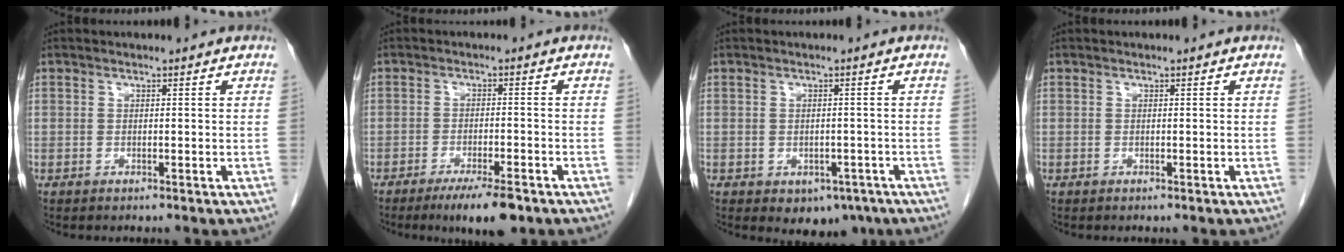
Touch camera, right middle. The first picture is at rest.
{"total": 6.7, "force": [-4.6, 1.0, 4.8], "torque": [-0.072, -0.011, -0.071]}
{"total": 4.8, "force": [-2.6, 3.2, 2.4], "torque": [-0.017, 0.001, -0.026]}
{"total": 0.0}